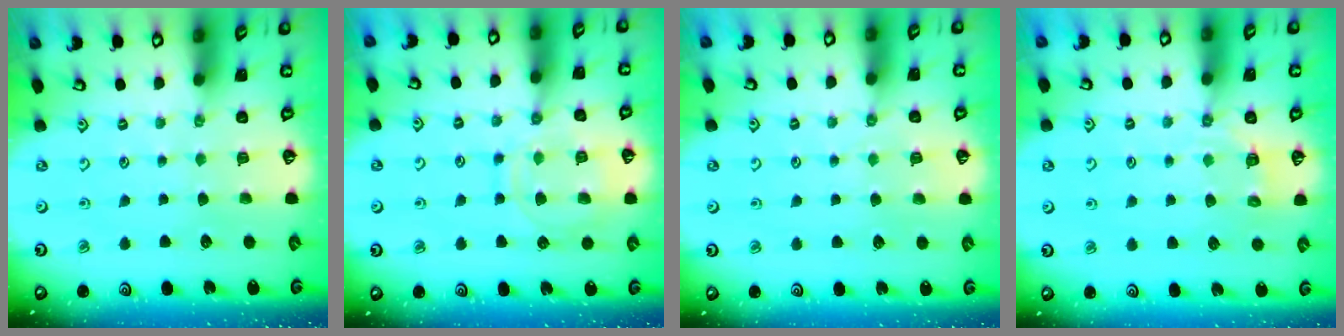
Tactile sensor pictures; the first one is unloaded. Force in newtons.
{"total": 12.8, "press": 12.7, "slide": 1.3}
{"total": 3.0, "press": 3.0, "slide": 0.5}
{"total": 4.6, "press": 4.3, "slide": 1.6}